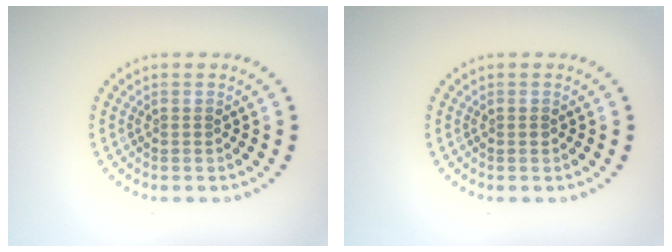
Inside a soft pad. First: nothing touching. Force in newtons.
{"total": 0.6, "press": 0.6, "slide": 0.0}